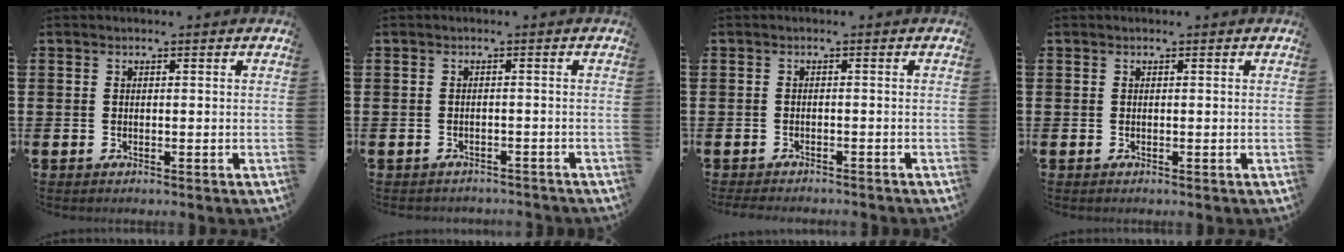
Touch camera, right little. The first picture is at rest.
{"total": 0.8, "force": [-0.8, 0.1, -0.1], "torque": [-0.003, 0.002, -0.018]}
{"total": 0.9, "force": [-0.9, 0.0, 0.0], "torque": [-0.003, 0.001, -0.018]}
{"total": 0.0}